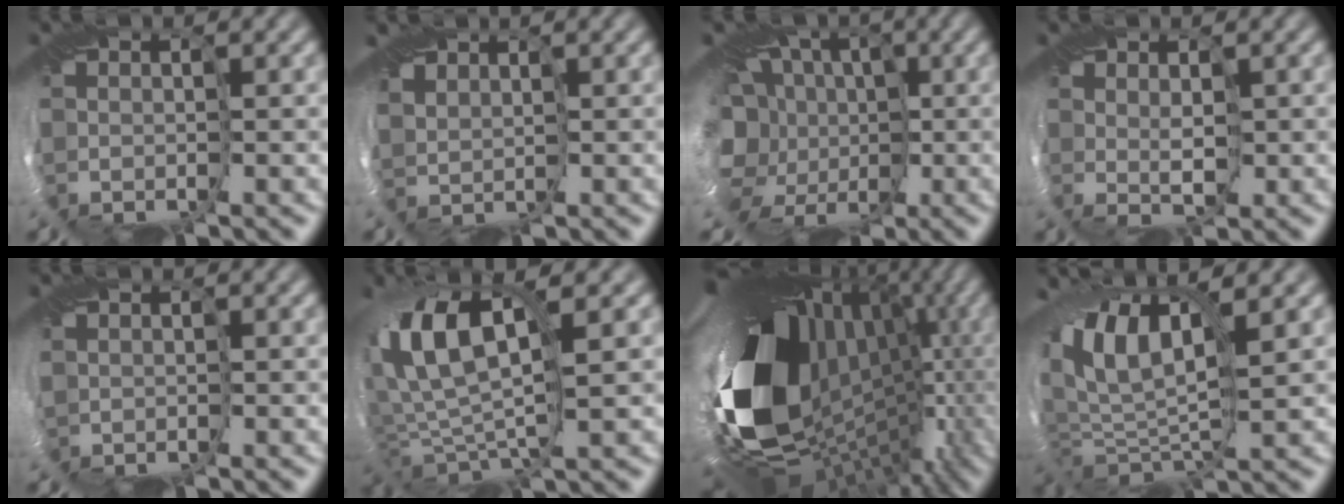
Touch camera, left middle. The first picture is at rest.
{"total": 1.8, "force": [0.3, 1.4, 1.1], "torque": [-0.009, -0.003, -0.006]}
{"total": 11.9, "force": [-1.1, 9.8, 6.6], "torque": [-0.100, -0.021, -0.042]}
{"total": 0.8, "force": [0.7, -0.3, 0.3], "torque": [-0.004, 0.000, 0.013]}
{"total": 1.1, "force": [-0.5, 0.8, 0.6], "torque": [-0.014, -0.003, -0.014]}
{"total": 8.8, "force": [2.1, 3.6, 7.7], "torque": [-0.166, 0.009, 0.035]}
{"total": 18.3, "force": [-0.8, 12.2, 13.6], "torque": [-0.247, -0.065, 0.007]}
{"total": 9.3, "force": [1.8, 3.9, 8.2], "torque": [-0.173, 0.006, 0.023]}